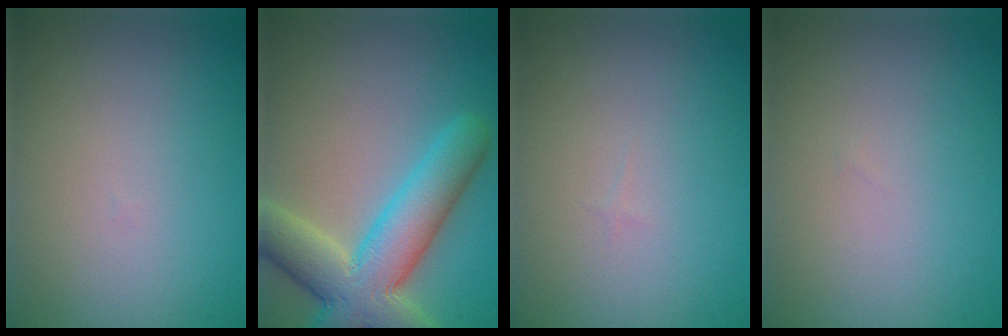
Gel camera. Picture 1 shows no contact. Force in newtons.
{"total": 9.0, "press": 9.0, "slide": 0.6}
{"total": 0.0}
{"total": 0.0}